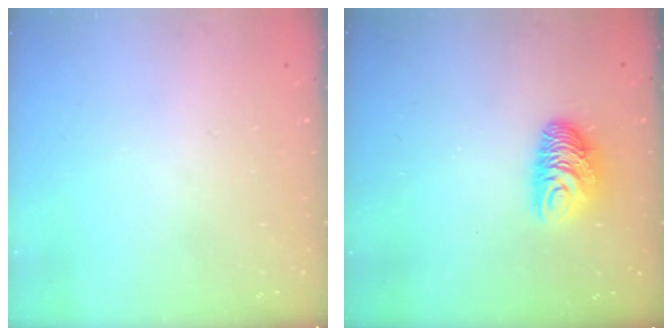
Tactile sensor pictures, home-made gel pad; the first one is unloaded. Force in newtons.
{"total": 9.0, "press": 9.0, "slide": 0.2}